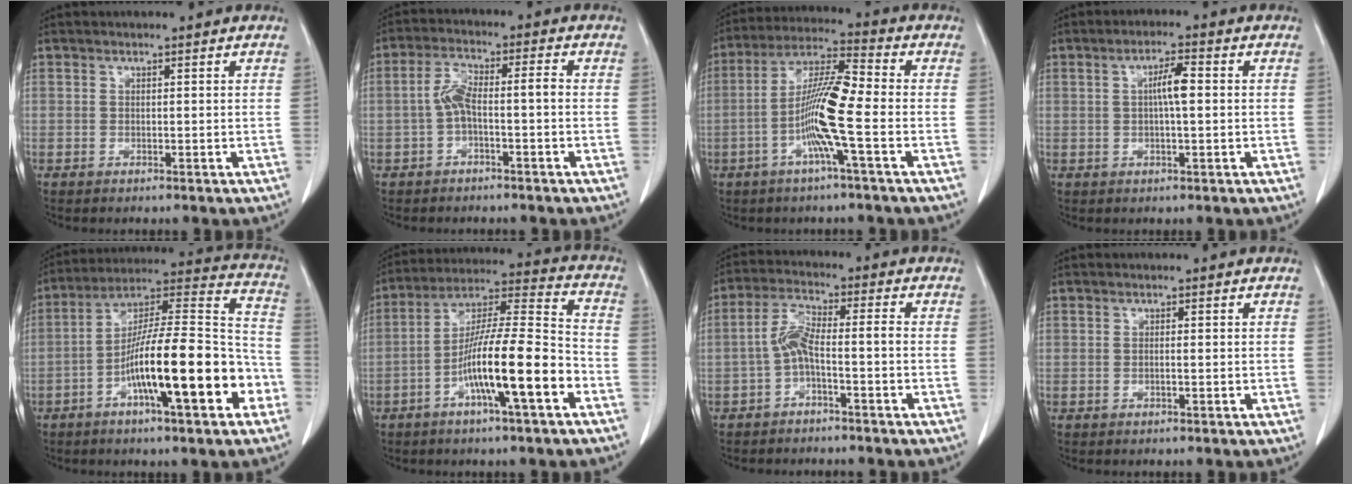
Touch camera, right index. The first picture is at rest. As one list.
[{"total": 6.0, "force": [-1.0, 1.7, 5.7], "torque": [-0.119, 0.031, -0.020]}, {"total": 11.3, "force": [-3.1, 0.2, 10.8], "torque": [-0.212, 0.006, -0.066]}, {"total": 4.5, "force": [0.4, 1.0, 4.4], "torque": [-0.084, 0.011, 0.008]}, {"total": 20.5, "force": [-7.1, 3.4, 18.9], "torque": [-0.299, 0.015, -0.115]}, {"total": 15.7, "force": [-5.9, 1.2, 14.5], "torque": [-0.259, 0.005, -0.103]}, {"total": 6.0, "force": [-1.9, 1.3, 5.5], "torque": [-0.118, 0.024, -0.038]}, {"total": 0.8, "force": [-0.1, 0.2, 0.8], "torque": [-0.018, 0.001, -0.001]}]